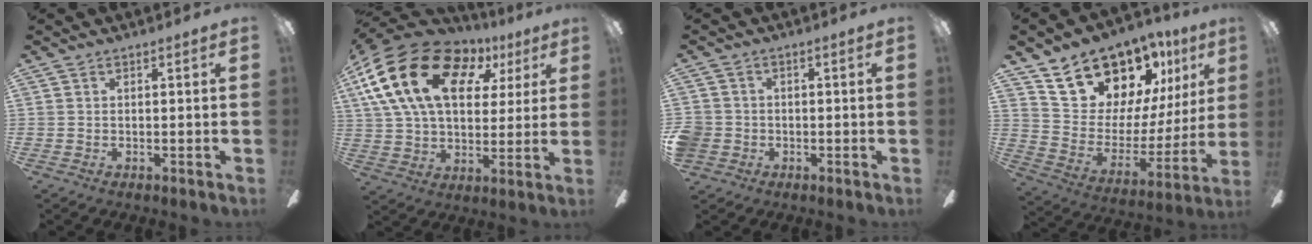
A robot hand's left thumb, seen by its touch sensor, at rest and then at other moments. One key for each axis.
{"total": 23.9, "fx": 9.7, "fy": 14.7, "fz": 16.1, "tx": -0.312, "ty": -0.022, "tz": 0.167}
{"total": 3.7, "fx": -0.9, "fy": 3.4, "fz": 0.8, "tx": -0.024, "ty": 0.011, "tz": -0.018}
{"total": 20.3, "fx": 15.8, "fy": 10.7, "fz": 6.9, "tx": -0.124, "ty": -0.105, "tz": 0.303}